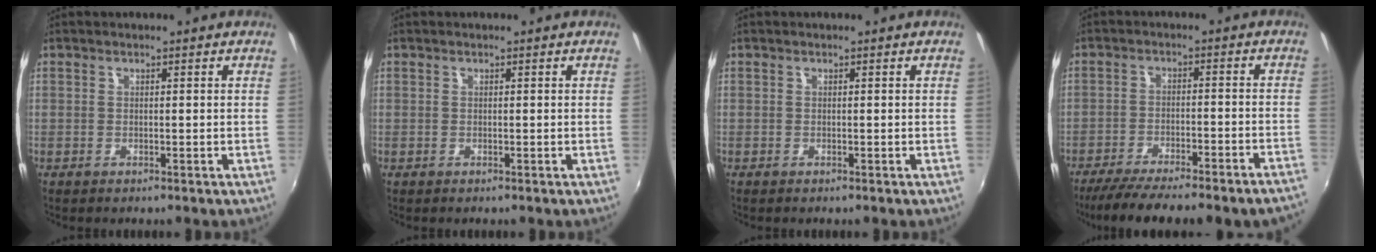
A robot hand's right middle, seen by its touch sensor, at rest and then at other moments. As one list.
[{"total": 0.0}, {"total": 0.0}, {"total": 14.4, "force": [-12.4, 0.4, 7.2], "torque": [-0.134, -0.031, -0.180]}]